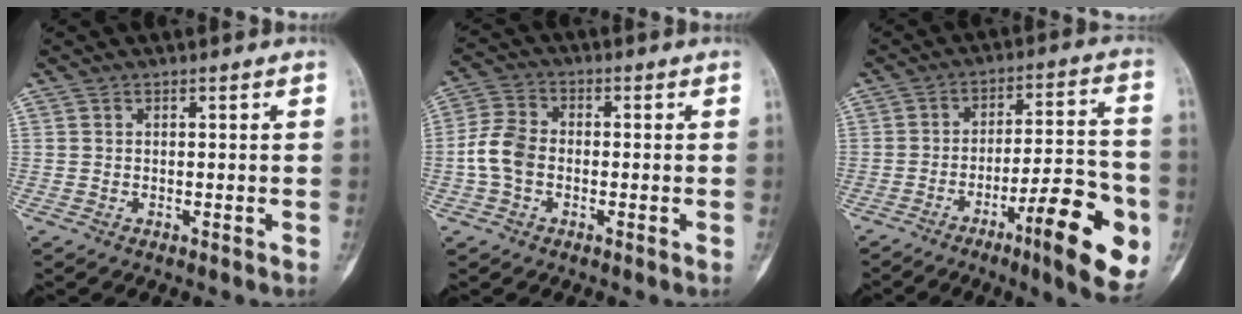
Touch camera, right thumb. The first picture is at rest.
{"total": 6.9, "force": [-1.3, 5.0, 4.6], "torque": [-0.093, 0.020, -0.036]}
{"total": 18.1, "force": [-7.2, 4.1, 16.1], "torque": [-0.214, 0.030, -0.101]}